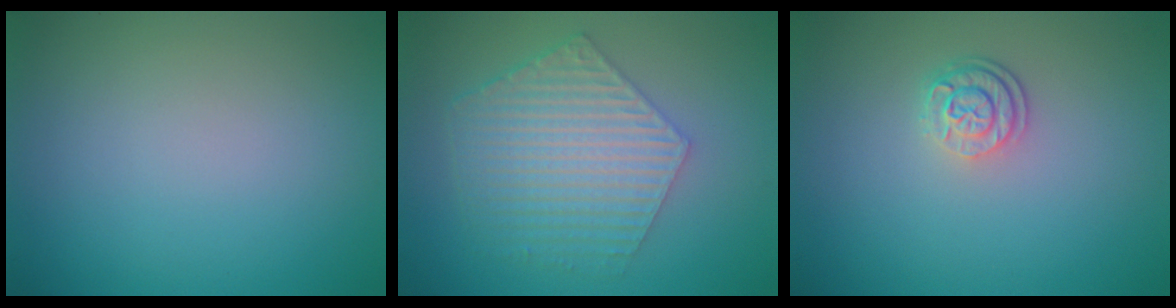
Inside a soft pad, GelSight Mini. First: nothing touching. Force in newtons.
{"total": 6.0, "press": 4.3, "slide": 4.1}
{"total": 2.5, "press": 1.9, "slide": 1.6}